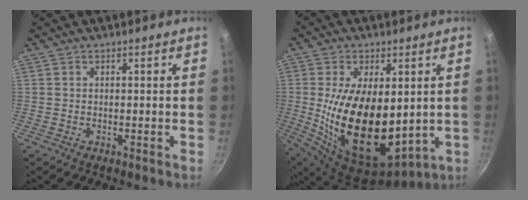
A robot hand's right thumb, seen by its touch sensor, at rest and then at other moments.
{"total": 21.3, "force": [0.9, 11.8, 17.7], "torque": [-0.307, -0.033, 0.034]}